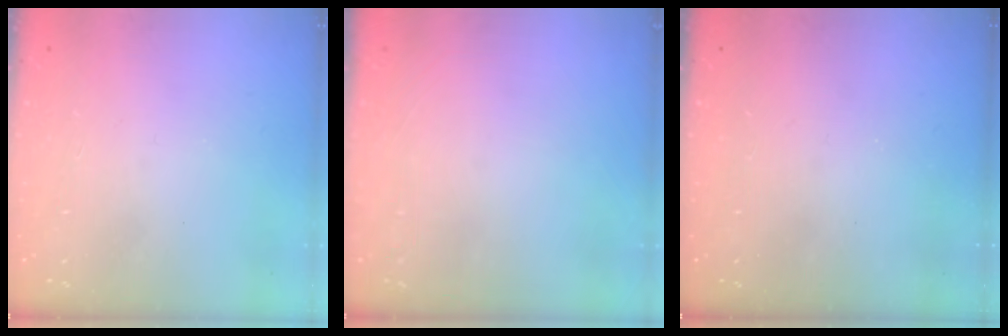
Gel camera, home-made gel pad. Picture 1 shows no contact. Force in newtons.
{"total": 0.0}
{"total": 0.0}